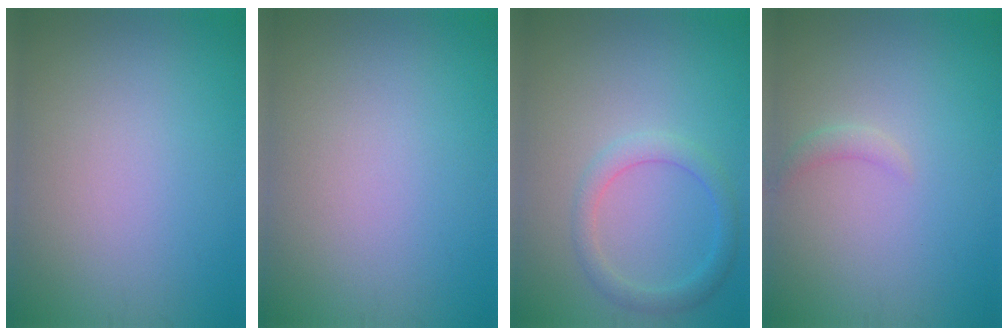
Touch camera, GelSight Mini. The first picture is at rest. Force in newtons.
{"total": 0.0}
{"total": 2.4, "press": 2.4, "slide": 0.1}
{"total": 1.0, "press": 1.0, "slide": 0.1}